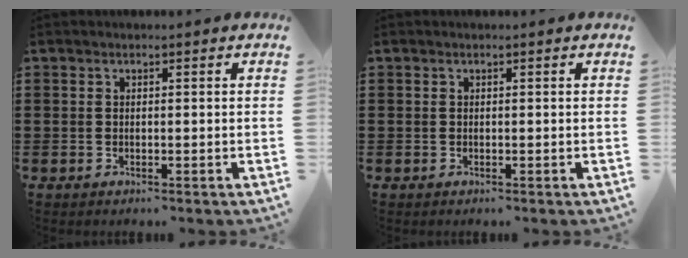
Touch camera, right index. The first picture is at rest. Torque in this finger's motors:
{"motor_torque": [-0.20, 0.20, 0.00, 0.00]}